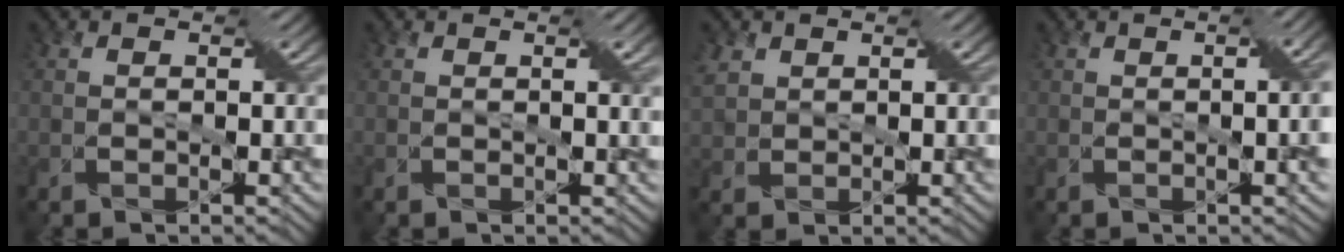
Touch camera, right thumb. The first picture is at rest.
{"total": 1.0, "force": [0.4, -0.5, 0.8], "torque": [-0.014, 0.006, 0.009]}
{"total": 3.7, "force": [1.4, 2.8, 1.9], "torque": [-0.061, 0.004, 0.027]}
{"total": 4.8, "force": [0.2, 0.7, 4.7], "torque": [-0.068, 0.011, 0.001]}